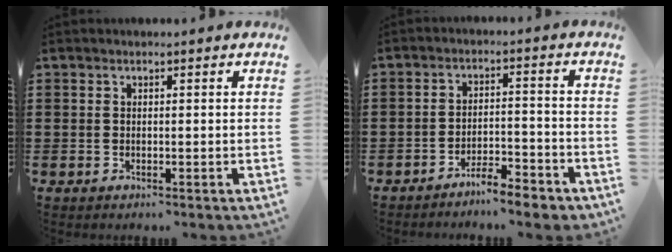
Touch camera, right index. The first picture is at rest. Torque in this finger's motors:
{"motor_torque": [1.08, 1.06, 0.36, 0.02]}